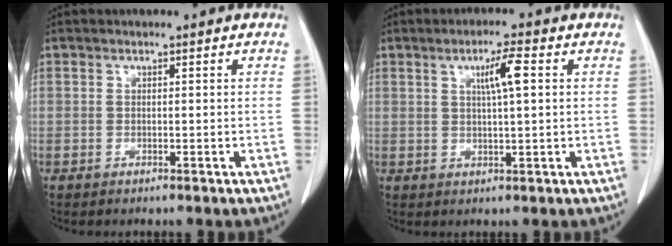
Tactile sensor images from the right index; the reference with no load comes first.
{"total": 4.7, "force": [1.4, 0.1, 4.5], "torque": [-0.078, 0.002, 0.024]}